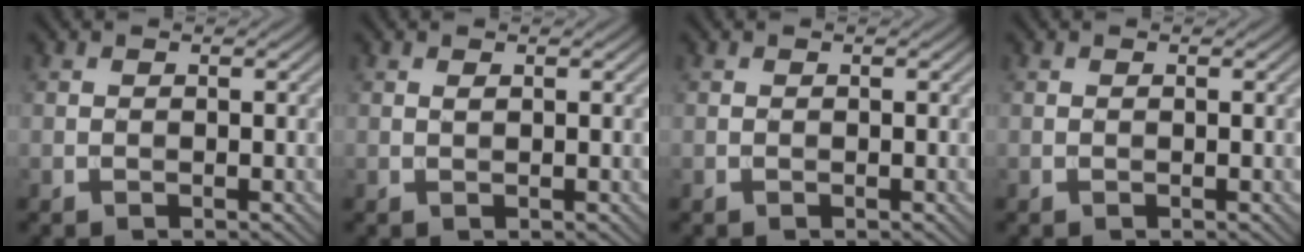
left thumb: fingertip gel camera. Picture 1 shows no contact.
{"total": 0.5, "force": [0.3, 0.1, 0.4], "torque": [-0.009, 0.000, 0.005]}
{"total": 0.0}
{"total": 0.0}